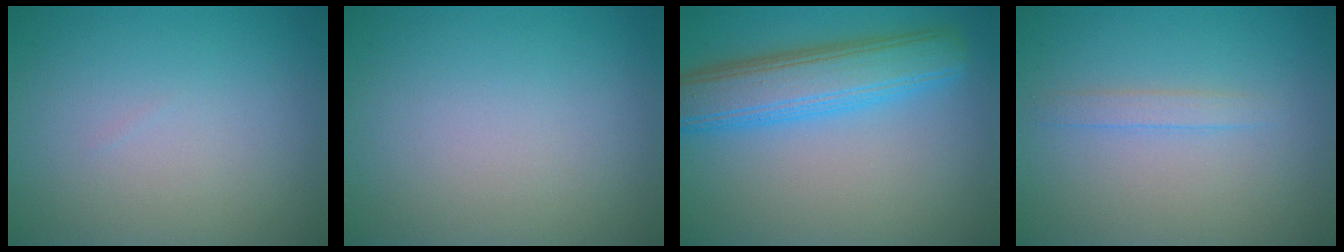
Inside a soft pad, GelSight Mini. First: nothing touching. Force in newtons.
{"total": 0.0}
{"total": 6.8, "press": 6.8, "slide": 0.1}
{"total": 1.2, "press": 1.2, "slide": 0.1}